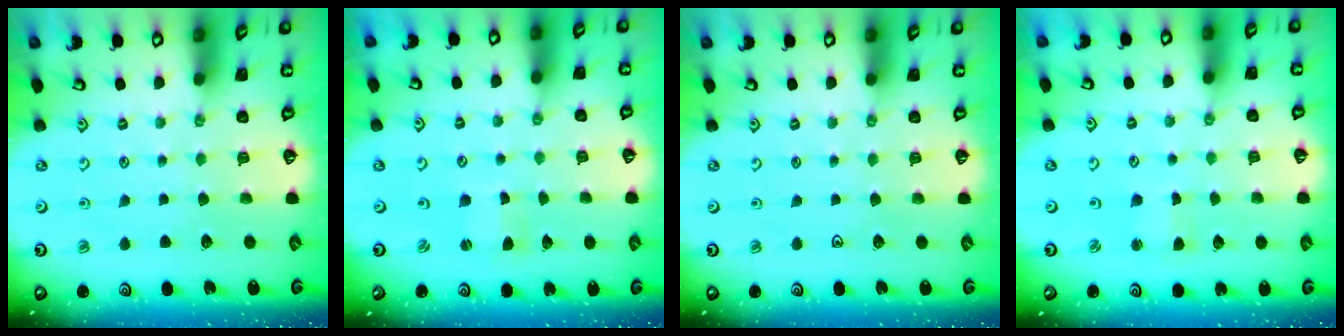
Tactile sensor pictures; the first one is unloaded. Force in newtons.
{"total": 1.2, "press": 1.1, "slide": 0.3}
{"total": 0.0}
{"total": 2.1, "press": 2.0, "slide": 0.3}